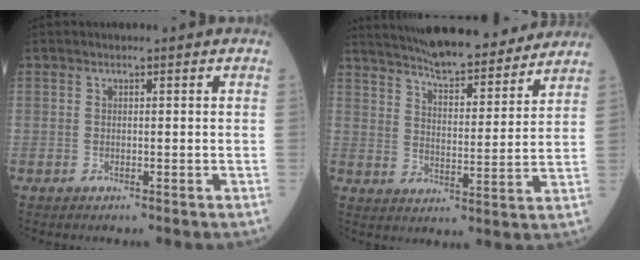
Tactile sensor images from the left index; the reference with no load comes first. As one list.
[{"total": 19.3, "force": [17.3, 2.8, 8.0], "torque": [-0.125, 0.006, 0.248]}]